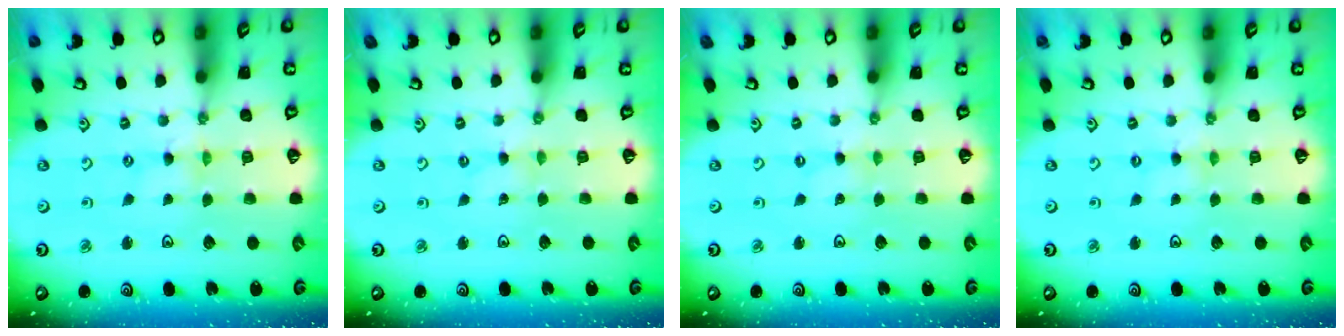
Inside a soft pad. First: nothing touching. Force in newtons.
{"total": 0.0}
{"total": 0.0}
{"total": 0.0}